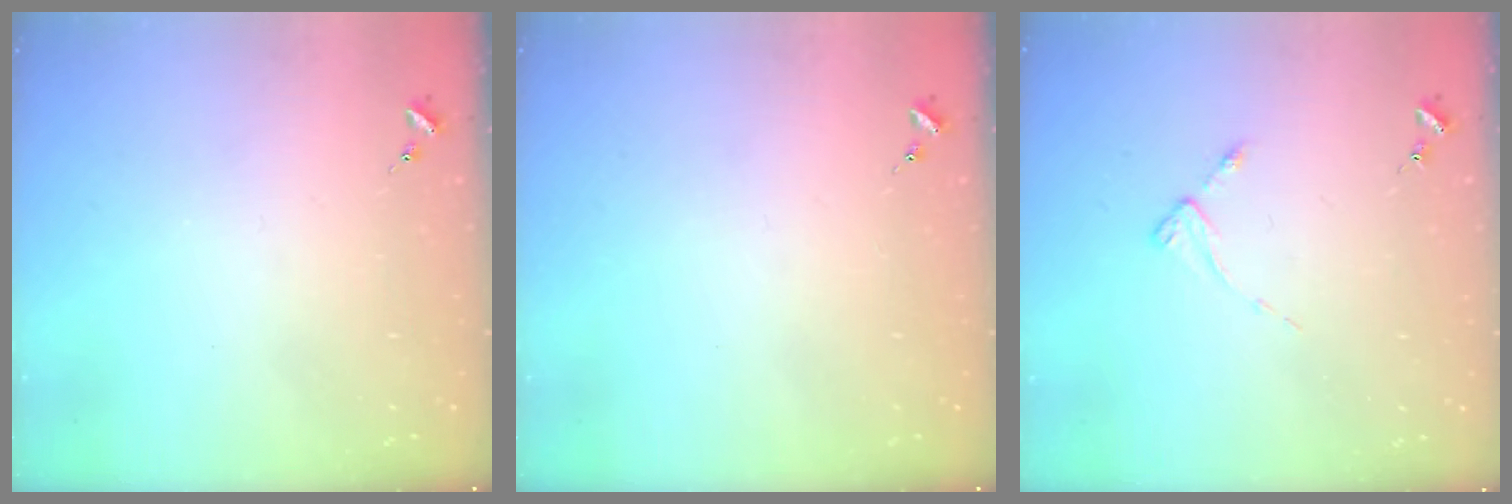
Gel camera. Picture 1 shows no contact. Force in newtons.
{"total": 0.0}
{"total": 2.8, "press": 2.8, "slide": 0.3}